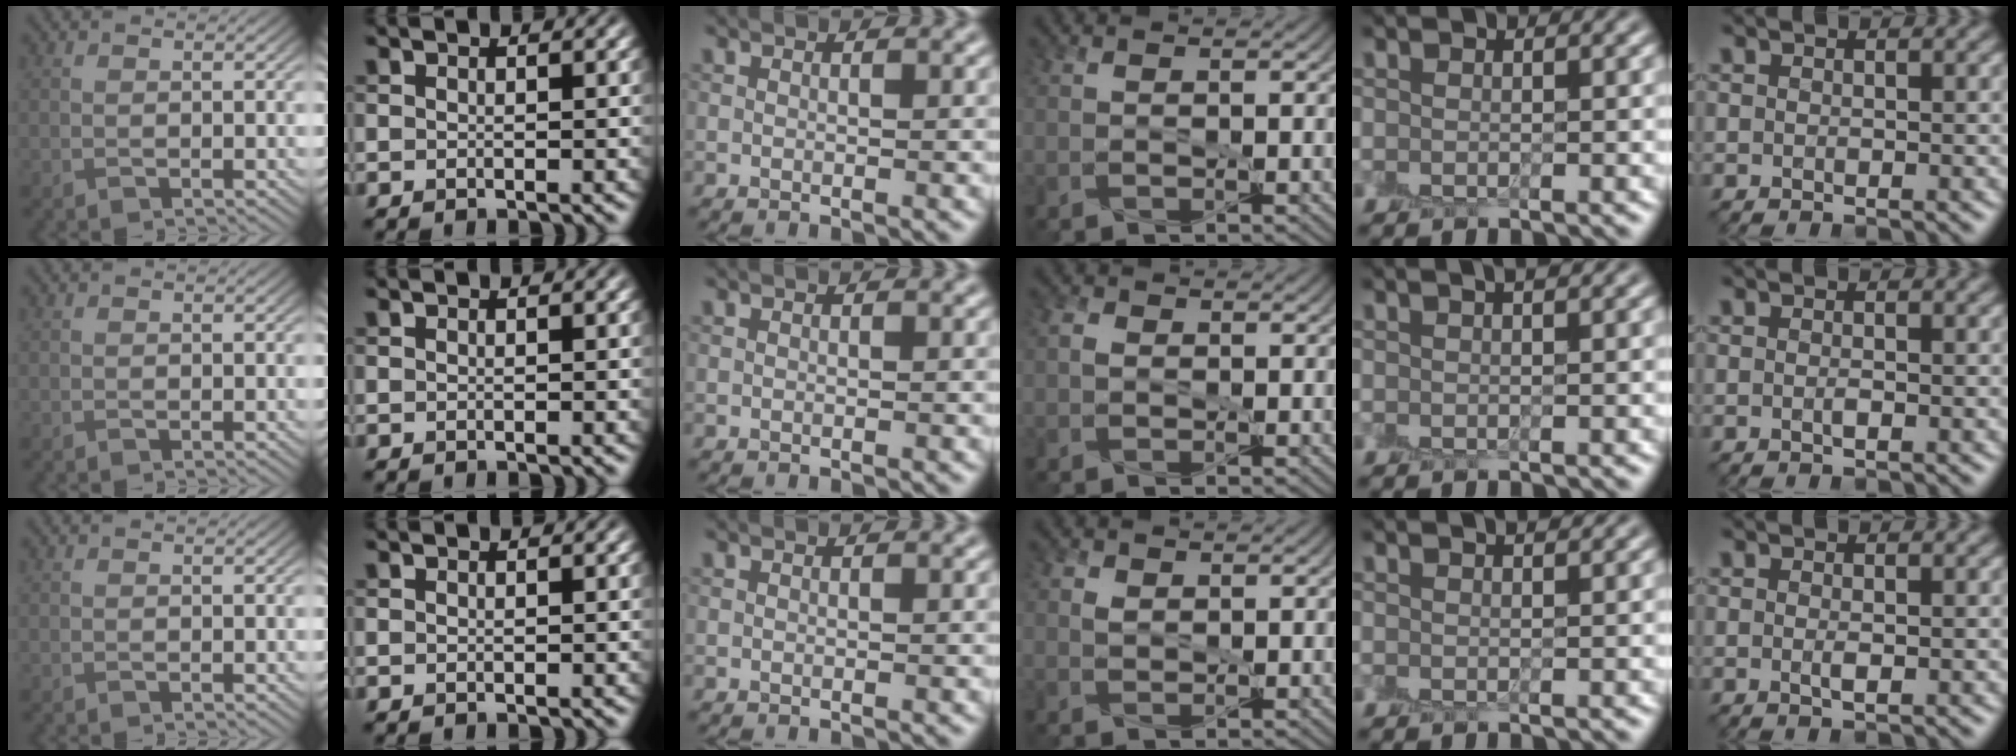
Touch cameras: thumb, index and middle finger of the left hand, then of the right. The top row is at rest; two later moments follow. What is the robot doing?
{"motion": "peel", "object": "sticky note"}